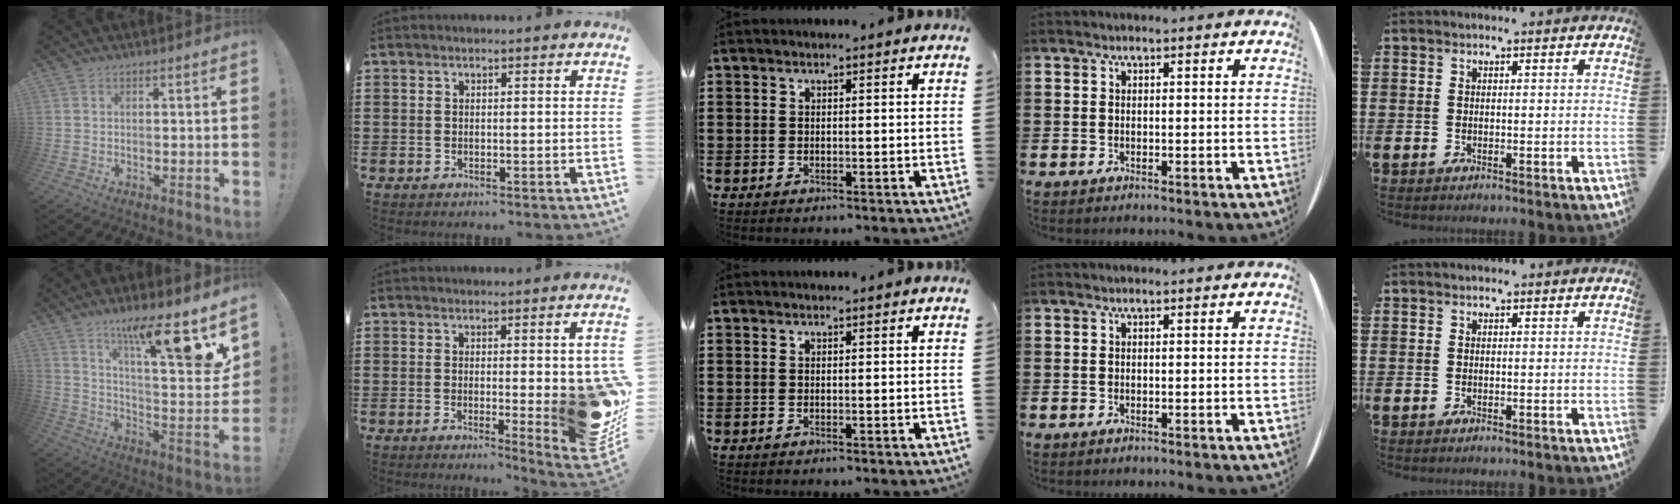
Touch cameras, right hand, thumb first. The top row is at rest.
{"thumb": {"total": 16.3, "force": [10.9, 0.6, 12.2], "torque": [-0.197, -0.087, 0.160]}, "index": {"total": 9.2, "force": [-0.3, 2.5, 8.9], "torque": [-0.101, -0.021, 0.003]}}